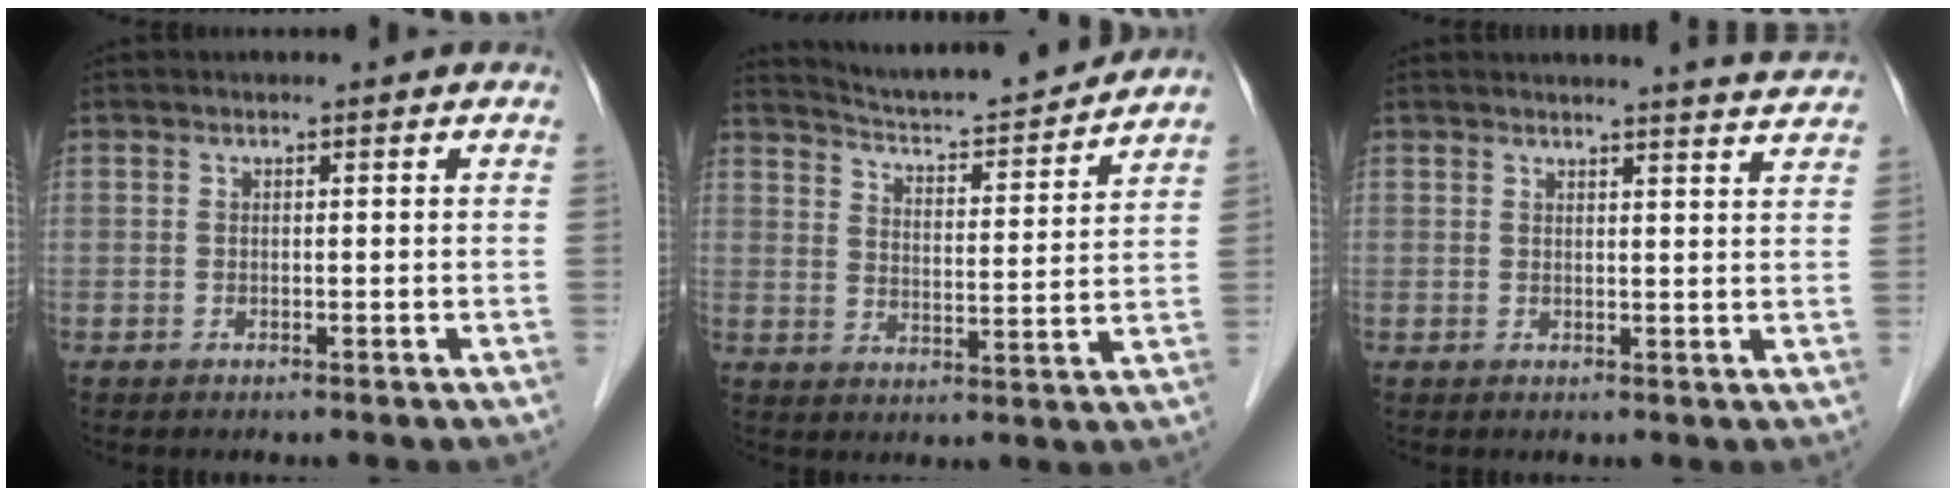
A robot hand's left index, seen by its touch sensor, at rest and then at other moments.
{"total": 14.1, "force": [13.4, 0.2, 4.4], "torque": [-0.076, -0.001, 0.198]}
{"total": 5.2, "force": [5.1, -0.7, 1.1], "torque": [-0.020, -0.012, 0.045]}